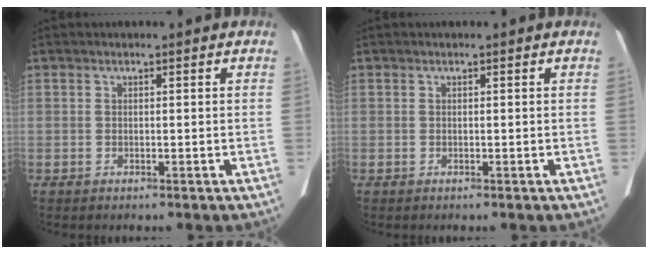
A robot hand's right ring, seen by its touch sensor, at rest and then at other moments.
{"total": 0.0}